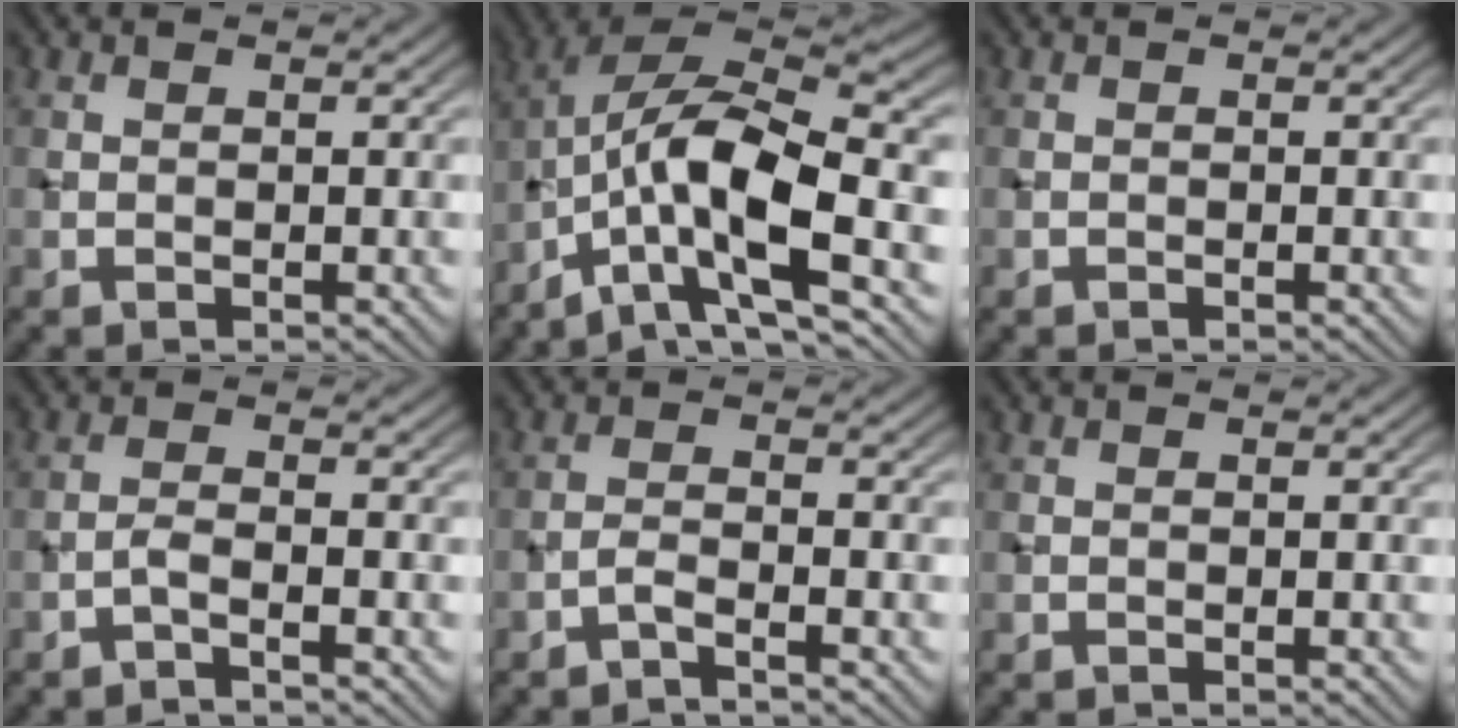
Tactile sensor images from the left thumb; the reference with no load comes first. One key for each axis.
{"total": 13.7, "fx": -4.8, "fy": 4.8, "fz": 11.9, "tx": -0.225, "ty": 0.003, "tz": -0.092}
{"total": 0.0}
{"total": 1.8, "fx": -1.3, "fy": 0.2, "fz": 1.2, "tx": -0.024, "ty": 0.007, "tz": -0.034}
{"total": 1.9, "fx": -1.5, "fy": 0.1, "fz": 1.2, "tx": -0.021, "ty": 0.005, "tz": -0.039}
{"total": 0.0}